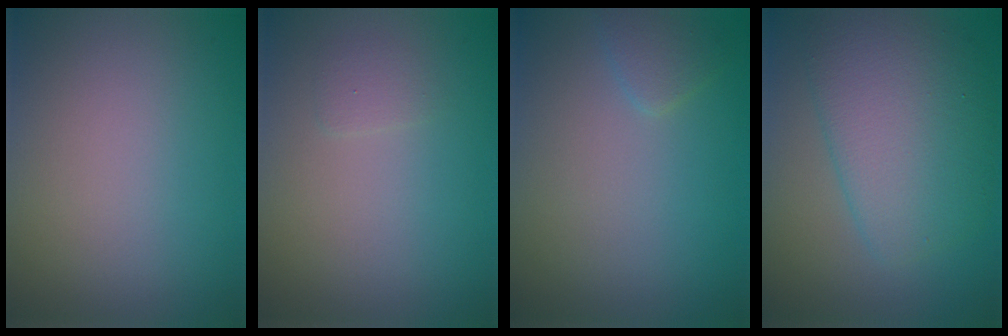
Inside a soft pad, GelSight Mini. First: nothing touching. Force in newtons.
{"total": 0.8, "press": 0.8, "slide": 0.0}
{"total": 1.2, "press": 1.2, "slide": 0.1}
{"total": 6.7, "press": 6.7, "slide": 0.1}